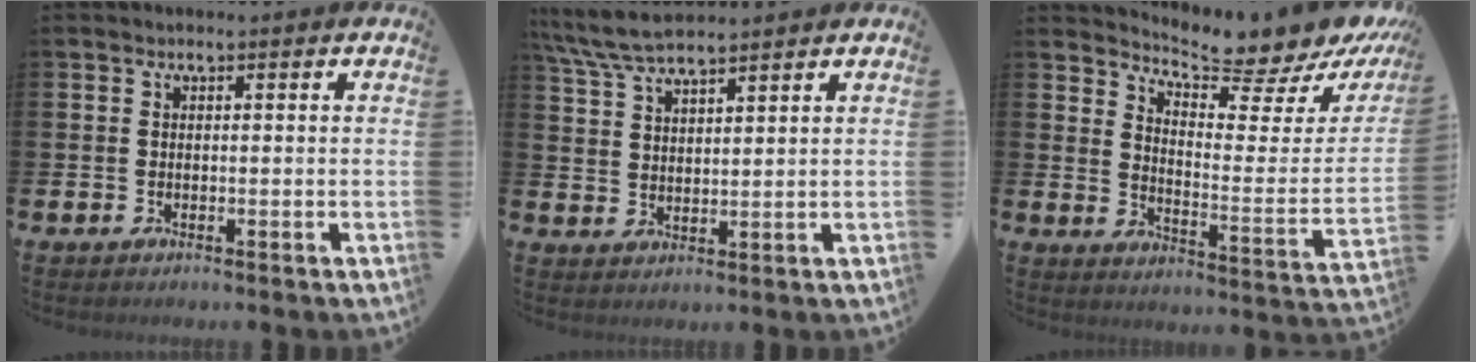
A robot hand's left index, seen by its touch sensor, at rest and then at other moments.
{"total": 6.4, "force": [5.9, 0.7, 2.3], "torque": [-0.068, -0.019, 0.110]}
{"total": 7.1, "force": [6.9, 0.6, 1.6], "torque": [-0.041, -0.080, 0.110]}